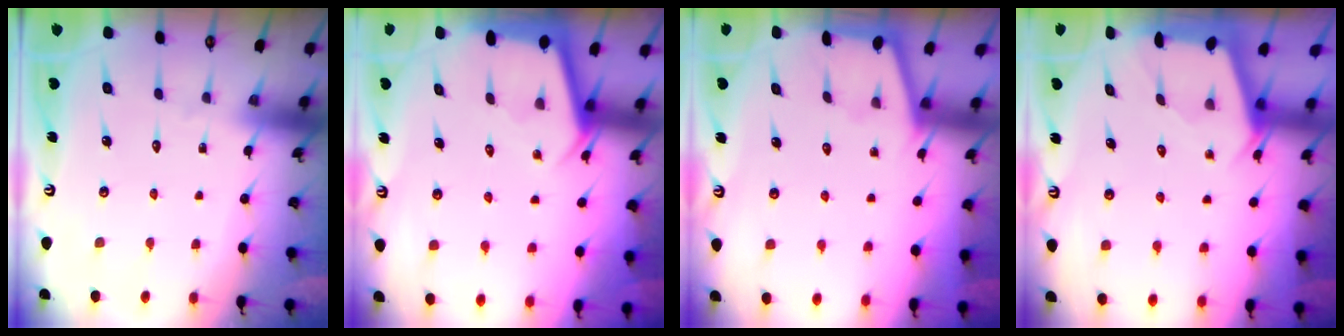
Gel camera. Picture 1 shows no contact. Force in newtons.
{"total": 3.0, "press": 3.0, "slide": 0.3}
{"total": 1.3, "press": 1.3, "slide": 0.3}
{"total": 2.0, "press": 2.0, "slide": 0.3}